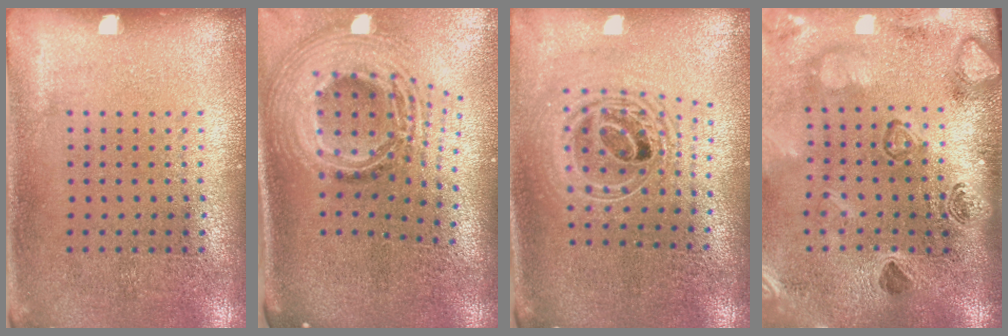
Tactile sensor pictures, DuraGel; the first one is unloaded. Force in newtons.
{"total": 3.1, "press": 2.1, "slide": 2.2}
{"total": 2.1, "press": 1.6, "slide": 1.3}
{"total": 2.8, "press": 2.5, "slide": 1.3}